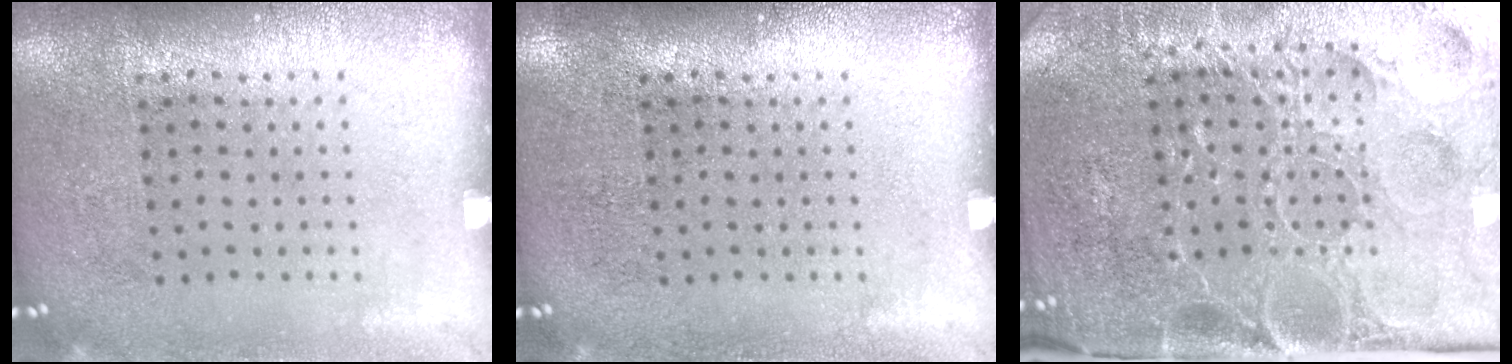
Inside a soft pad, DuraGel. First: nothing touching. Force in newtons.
{"total": 0.0}
{"total": 5.2, "press": 4.2, "slide": 3.0}